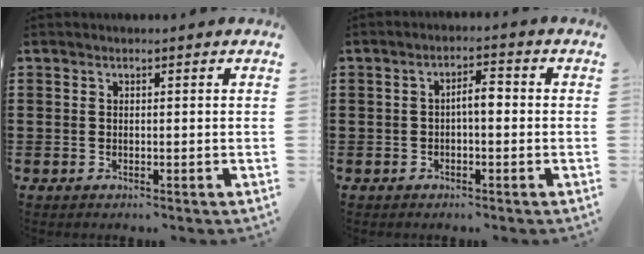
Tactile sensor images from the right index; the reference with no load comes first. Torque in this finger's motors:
{"motor_torque": [0.61, -0.59, 0.10, 0.10]}